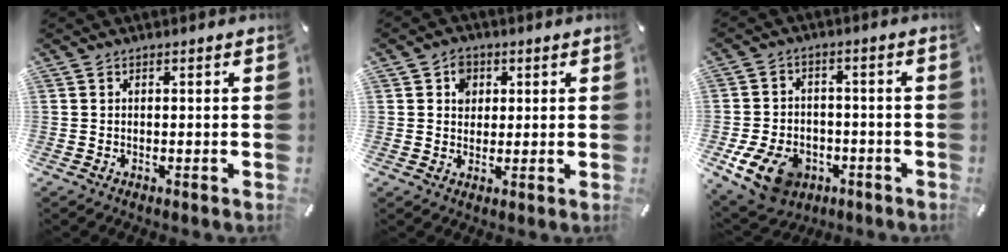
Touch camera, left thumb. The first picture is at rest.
{"total": 4.7, "force": [1.5, 4.2, 1.6], "torque": [-0.018, 0.001, 0.020]}
{"total": 11.6, "force": [-5.4, 8.2, 6.2], "torque": [-0.125, 0.032, -0.094]}